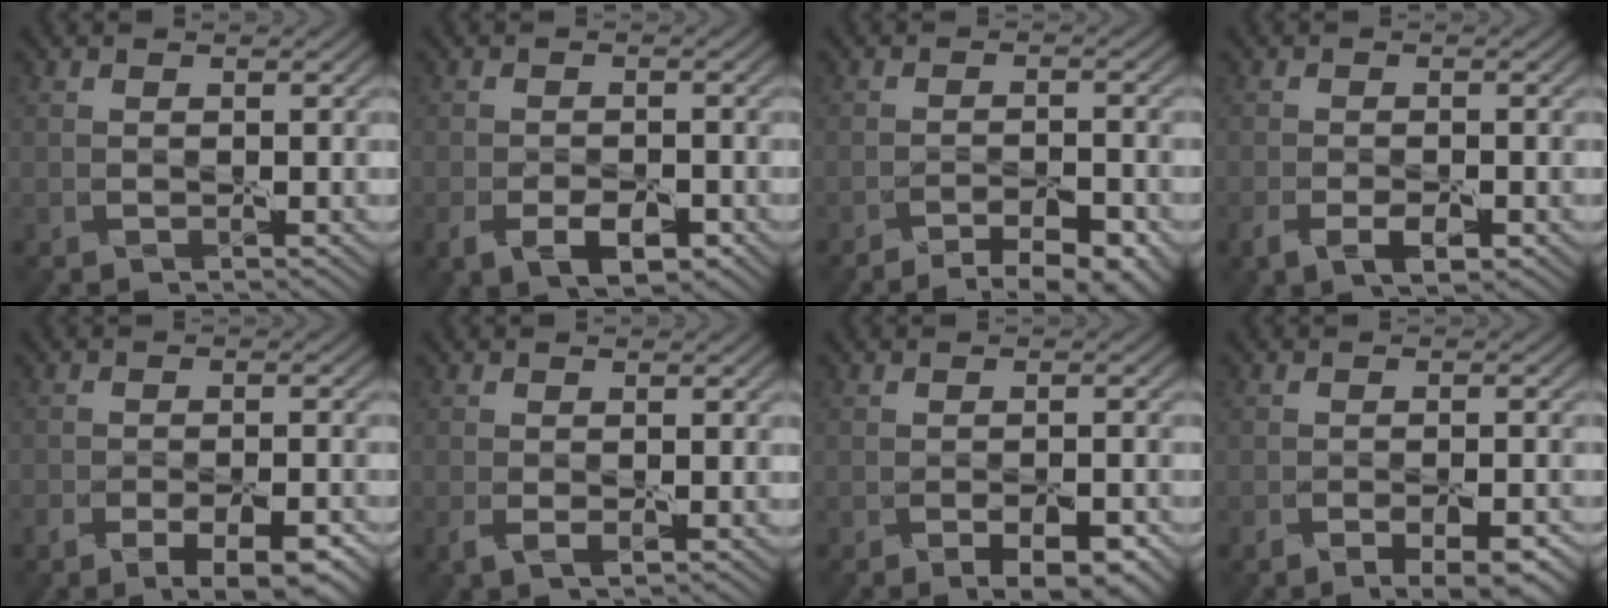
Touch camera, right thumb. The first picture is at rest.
{"total": 4.0, "force": [-2.4, 1.8, 2.6], "torque": [-0.040, -0.001, -0.041]}
{"total": 6.0, "force": [-5.1, 0.9, 3.0], "torque": [-0.033, 0.014, -0.067]}
{"total": 3.2, "force": [-1.9, 1.3, 2.2], "torque": [-0.034, 0.001, -0.034]}
{"total": 5.9, "force": [-4.1, 1.8, 3.7], "torque": [-0.045, -0.002, -0.061]}
{"total": 1.7, "force": [-0.6, 0.8, 1.4], "torque": [-0.030, -0.005, -0.008]}
{"total": 3.4, "force": [-2.1, 1.2, 2.4], "torque": [-0.023, 0.001, -0.020]}
{"total": 4.8, "force": [-3.2, 1.4, 3.2], "torque": [-0.036, -0.003, -0.042]}